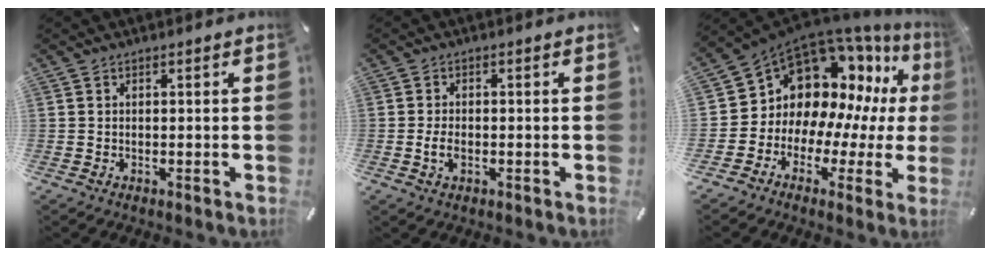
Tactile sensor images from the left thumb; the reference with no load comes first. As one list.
[{"total": 3.1, "force": [-0.8, 1.8, 2.4], "torque": [-0.057, -0.001, -0.018]}, {"total": 13.5, "force": [6.7, 10.8, 4.8], "torque": [-0.094, -0.094, 0.133]}]